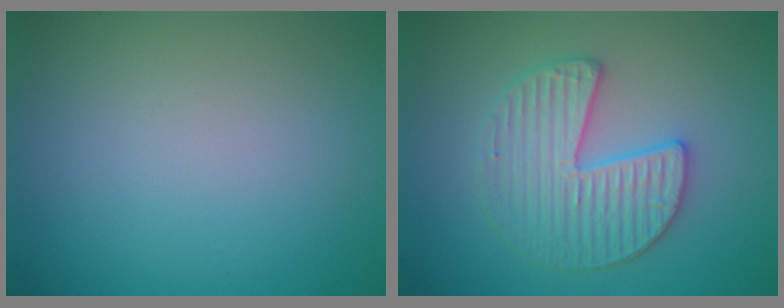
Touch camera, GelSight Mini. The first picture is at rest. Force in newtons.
{"total": 3.8, "press": 3.8, "slide": 0.5}